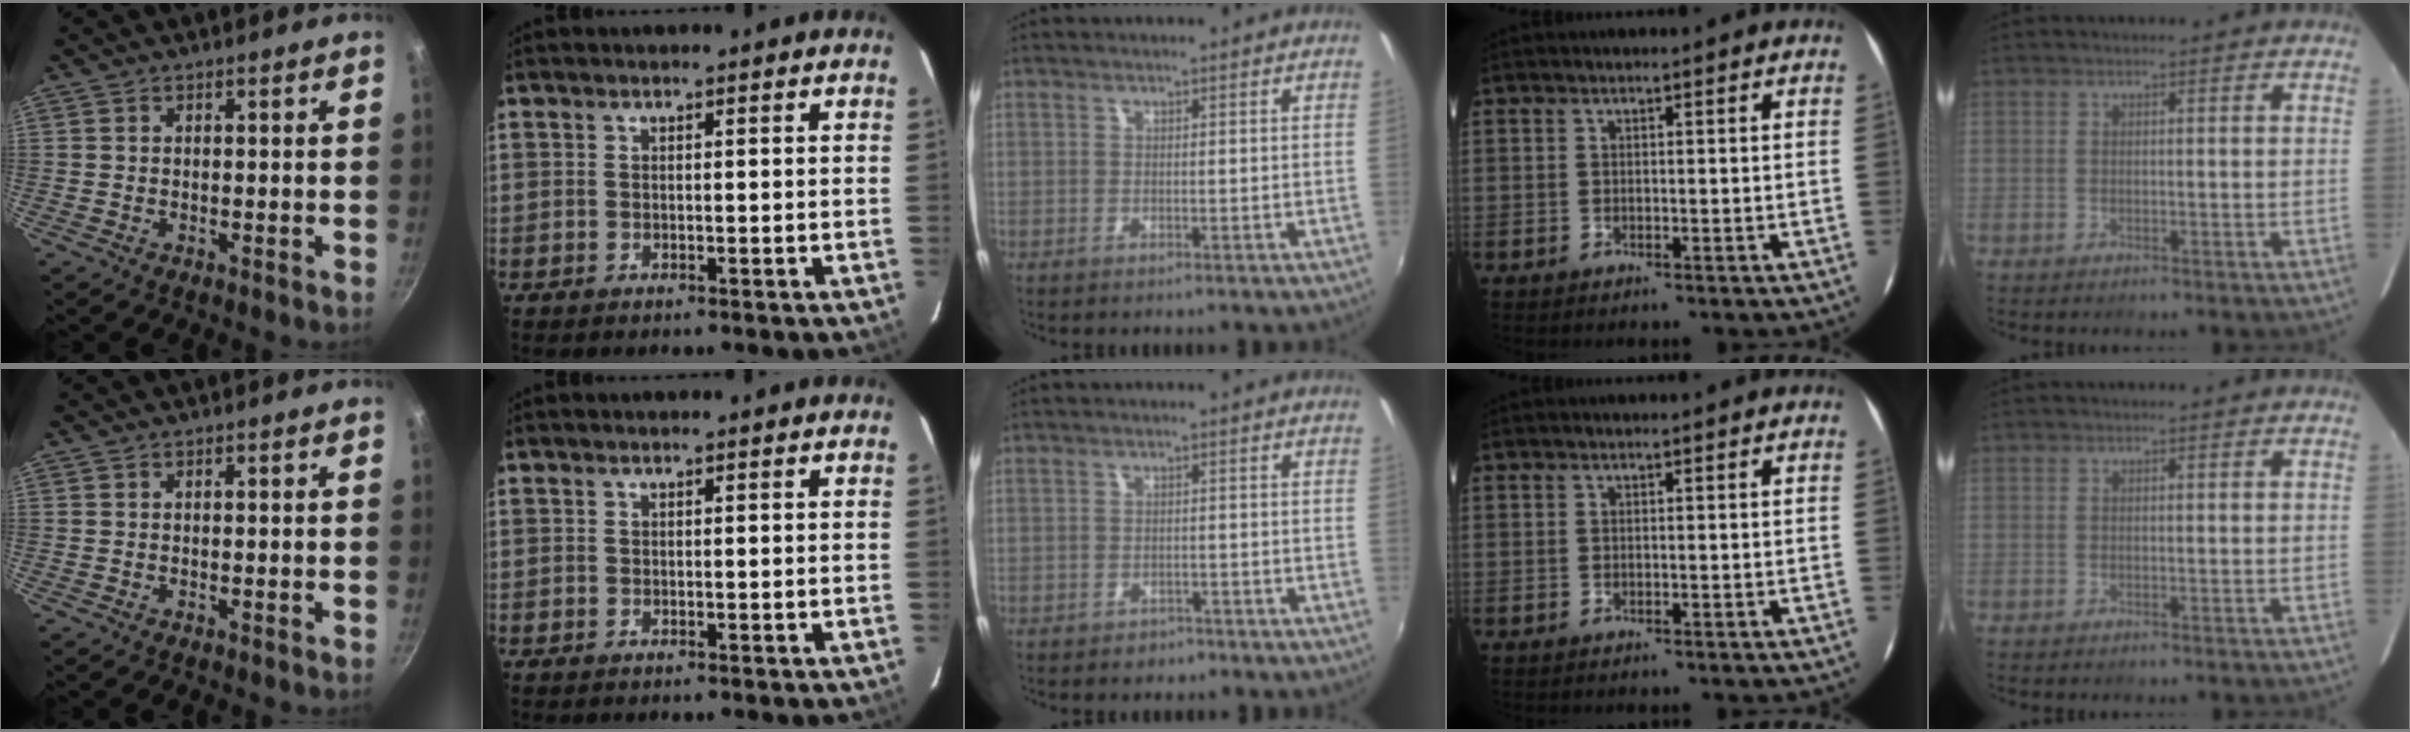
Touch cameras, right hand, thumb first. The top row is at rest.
{"middle": {"total": 2.4, "force": [-1.7, 1.6, 0.3], "torque": [-0.011, -0.003, -0.025]}}